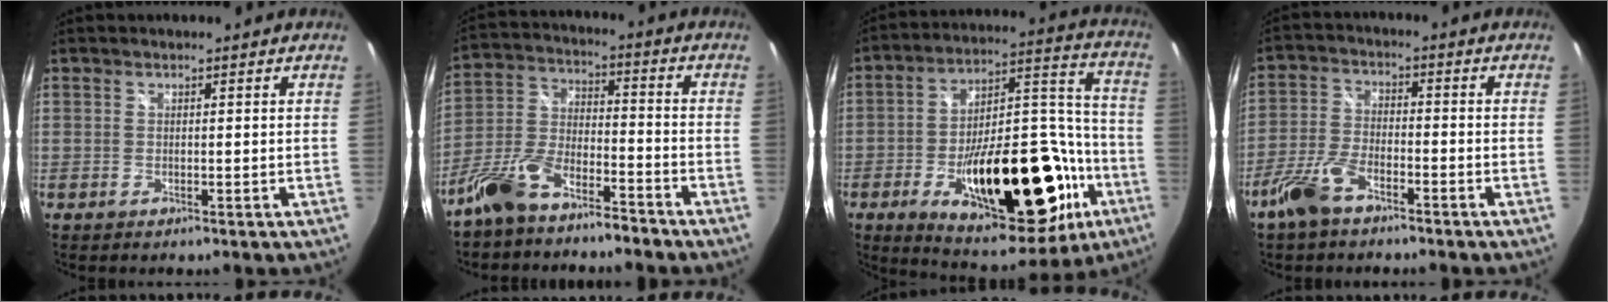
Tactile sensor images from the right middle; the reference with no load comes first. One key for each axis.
{"total": 10.4, "fx": -7.9, "fy": 3.7, "fz": 5.7, "tx": -0.132, "ty": 0.010, "tz": -0.148}
{"total": 30.1, "fx": -11.7, "fy": 13.2, "fz": 24.4, "tx": -0.372, "ty": 0.020, "tz": -0.156}
{"total": 7.4, "fx": -5.2, "fy": 2.9, "fz": 4.4, "tx": -0.104, "ty": 0.000, "tz": -0.103}